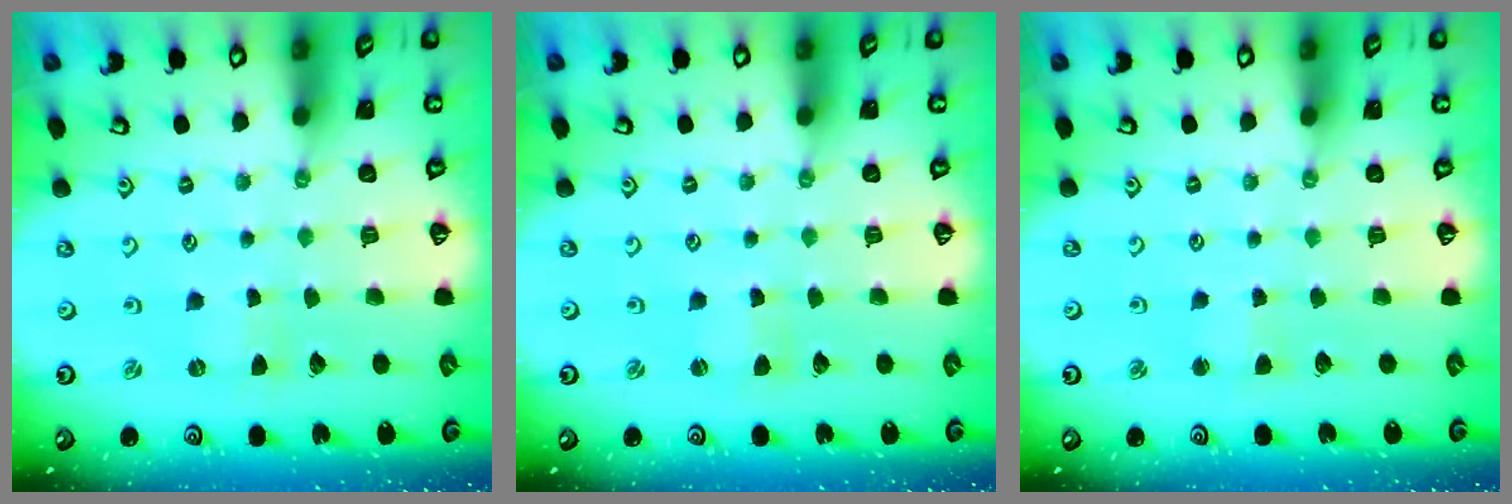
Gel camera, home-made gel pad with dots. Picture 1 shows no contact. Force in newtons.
{"total": 1.2, "press": 1.1, "slide": 0.3}
{"total": 2.2, "press": 2.2, "slide": 0.3}